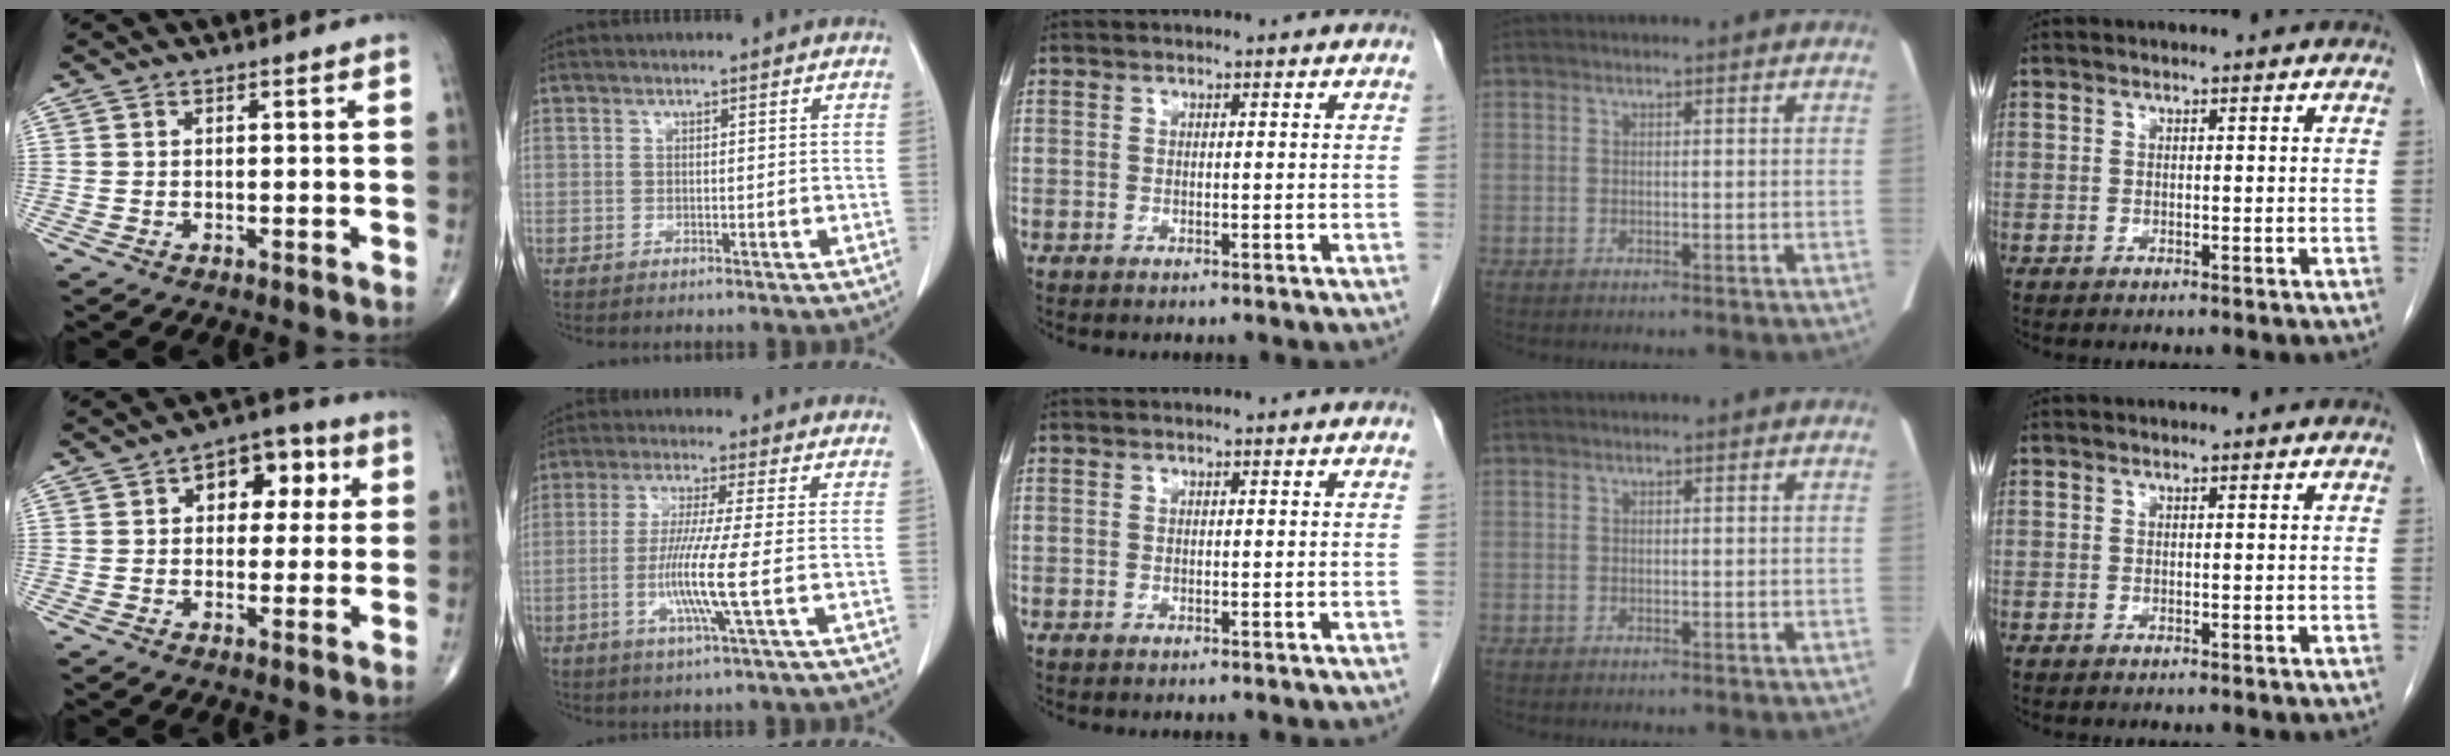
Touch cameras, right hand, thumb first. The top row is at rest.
{"thumb": {"total": 9.7, "force": [2.7, 6.3, 6.9], "torque": [-0.047, 0.013, 0.030]}, "index": {"total": 8.7, "force": [-1.7, -1.3, 8.4], "torque": [-0.169, -0.020, -0.036]}}